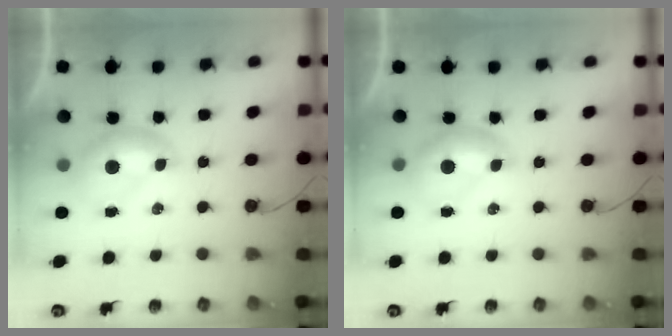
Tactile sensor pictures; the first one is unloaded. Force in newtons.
{"total": 0.6, "press": 0.3, "slide": 0.6}